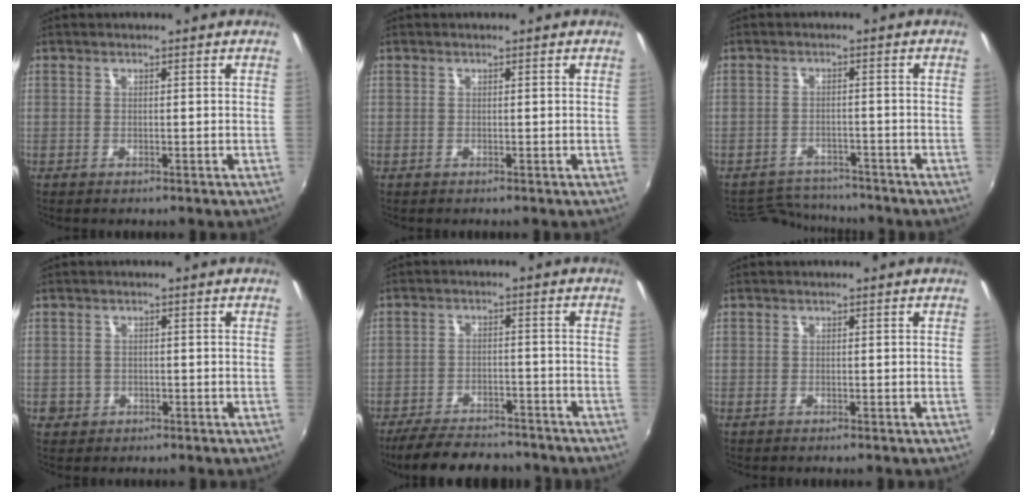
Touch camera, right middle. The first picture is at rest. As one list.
[{"total": 0.0}, {"total": 7.5, "force": [-7.3, 1.8, 0.7], "torque": [-0.031, 0.009, -0.113]}, {"total": 2.7, "force": [-0.8, 2.5, 0.7], "torque": [-0.017, -0.003, -0.011]}, {"total": 14.8, "force": [-12.5, 4.8, 6.4], "torque": [-0.139, -0.010, -0.181]}, {"total": 0.0}]